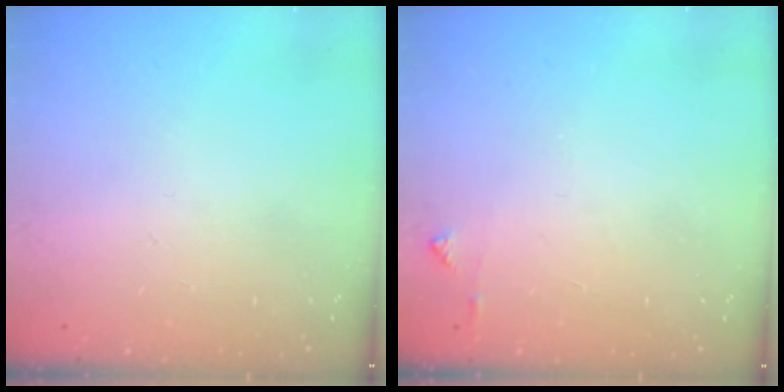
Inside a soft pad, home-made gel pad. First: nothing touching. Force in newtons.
{"total": 3.5, "press": 3.4, "slide": 0.5}